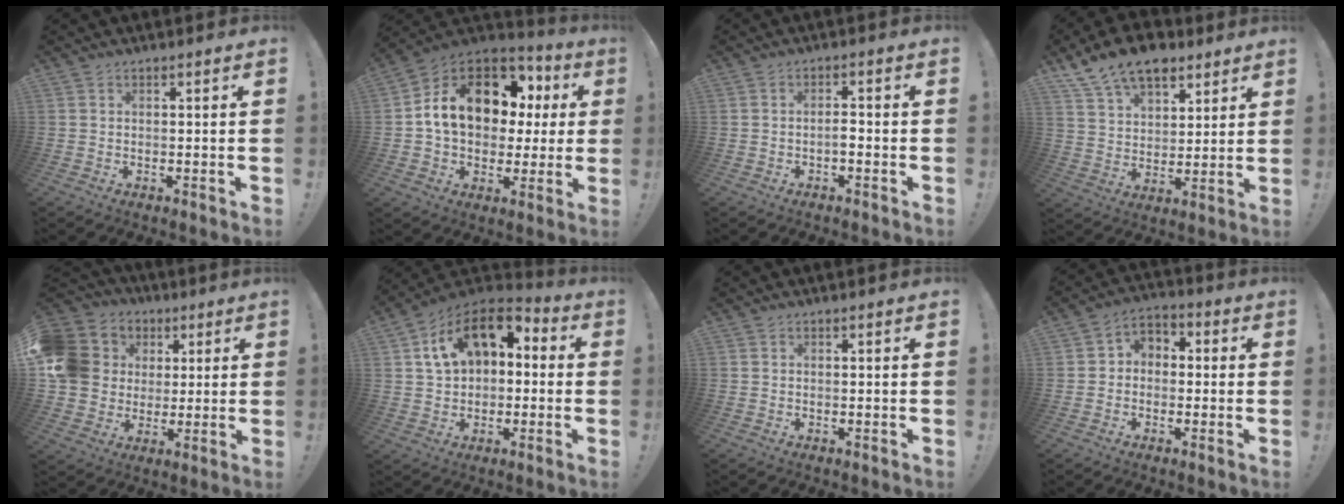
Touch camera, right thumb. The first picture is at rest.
{"total": 17.6, "force": [4.7, 12.7, 11.3], "torque": [-0.173, -0.009, 0.101]}
{"total": 2.4, "force": [-1.1, 0.9, 1.9], "torque": [-0.032, 0.005, -0.019]}
{"total": 13.2, "force": [9.5, 7.3, 5.6], "torque": [-0.097, -0.058, 0.177]}
{"total": 15.5, "force": [2.9, 13.7, 6.5], "torque": [-0.117, 0.004, 0.073]}
{"total": 15.7, "force": [5.4, 10.4, 10.5], "torque": [-0.162, -0.001, 0.101]}
{"total": 0.0}
{"total": 5.2, "force": [-2.2, 4.2, 2.0], "torque": [-0.044, 0.024, -0.038]}